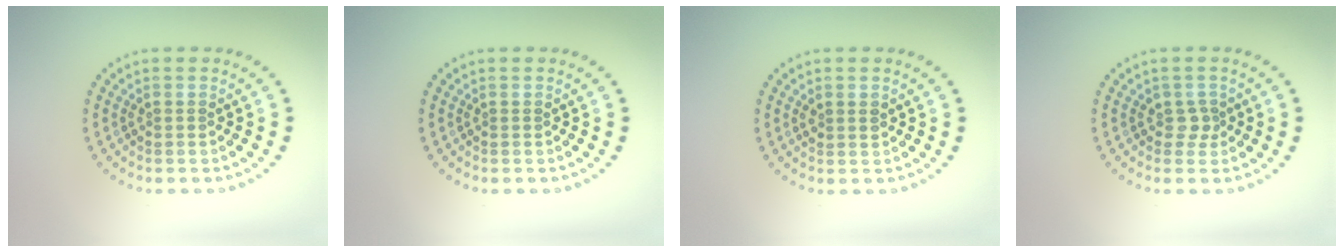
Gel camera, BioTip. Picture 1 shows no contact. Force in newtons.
{"total": 0.0}
{"total": 1.0, "press": 0.9, "slide": 0.3}
{"total": 1.3, "press": 1.0, "slide": 0.8}